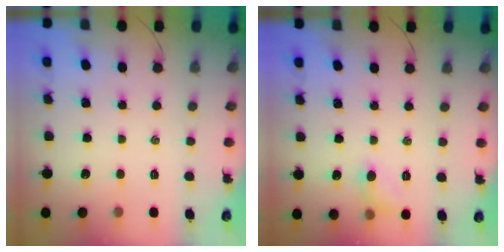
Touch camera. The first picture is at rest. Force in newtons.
{"total": 6.5, "press": 6.3, "slide": 1.6}